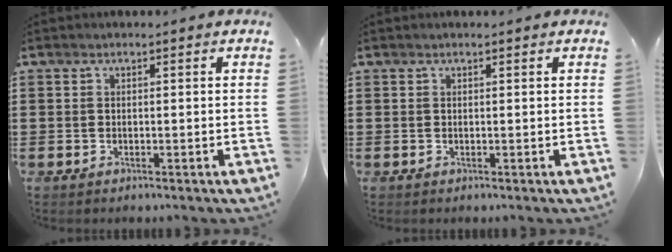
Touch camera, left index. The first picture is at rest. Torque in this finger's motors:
{"motor_torque": [2.14, 0.00, 0.01, 0.00]}